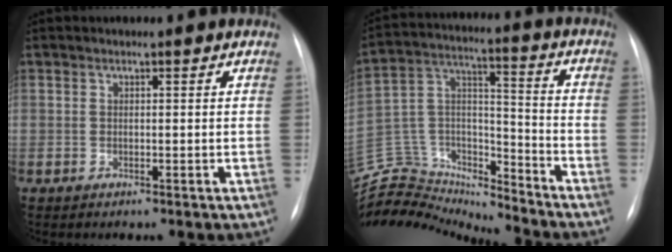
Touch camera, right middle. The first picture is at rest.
{"total": 19.6, "force": [-19.0, 3.5, 2.7], "torque": [-0.059, 0.062, -0.318]}